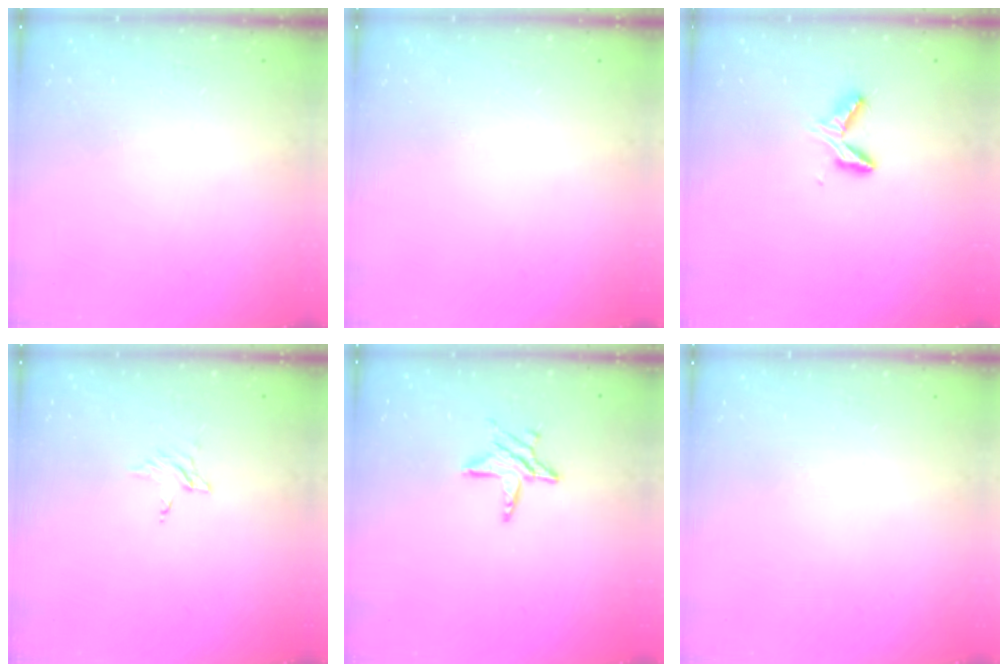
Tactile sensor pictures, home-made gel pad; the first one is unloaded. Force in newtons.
{"total": 0.0}
{"total": 5.7, "press": 5.7, "slide": 0.5}
{"total": 2.7, "press": 2.7, "slide": 0.3}
{"total": 7.4, "press": 7.4, "slide": 0.2}
{"total": 0.0}